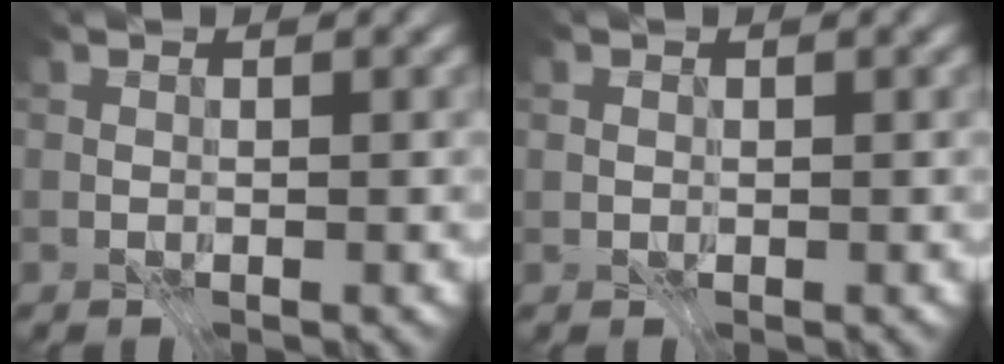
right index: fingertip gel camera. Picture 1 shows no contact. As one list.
[{"total": 0.5, "force": [0.0, 0.5, 0.2], "torque": [-0.005, 0.000, -0.001]}]